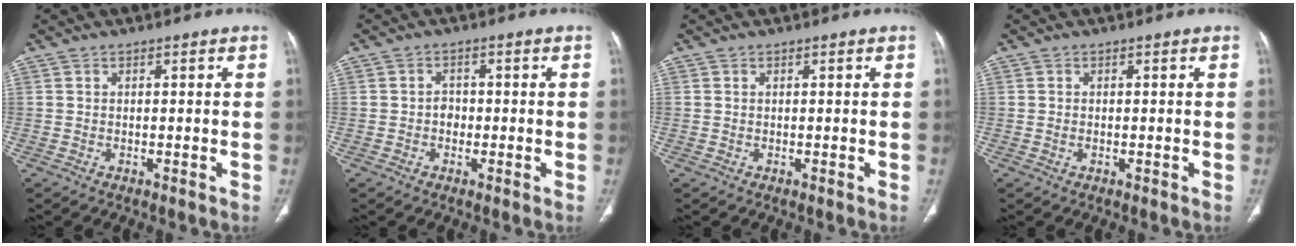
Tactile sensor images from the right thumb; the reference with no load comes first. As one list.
[{"total": 2.0, "force": [-0.5, 1.7, 0.9], "torque": [-0.001, 0.009, -0.011]}, {"total": 0.0}, {"total": 0.5, "force": [-0.1, 0.3, 0.4], "torque": [-0.013, 0.004, -0.001]}]